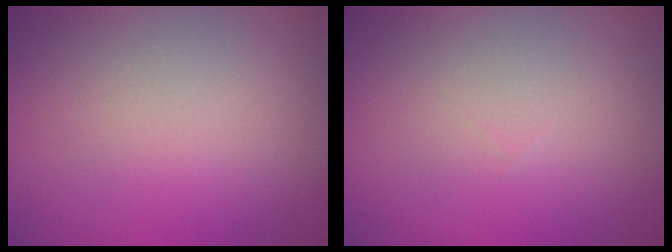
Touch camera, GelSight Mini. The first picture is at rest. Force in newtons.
{"total": 0.0}